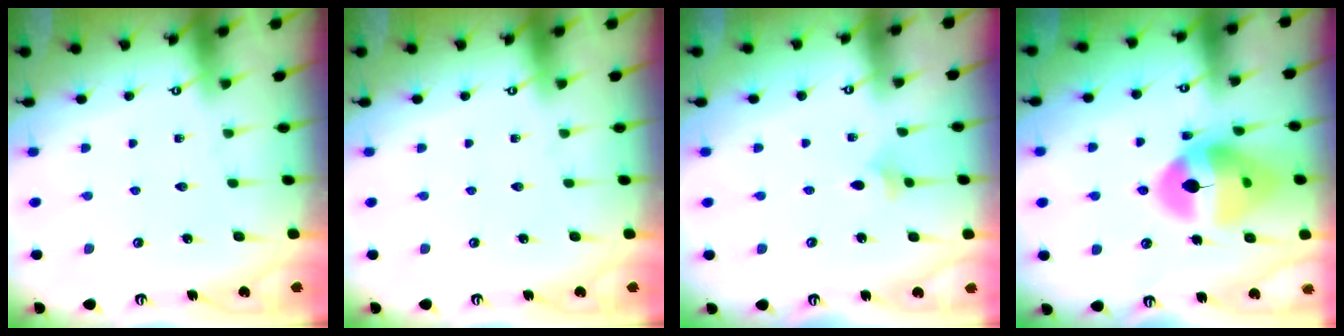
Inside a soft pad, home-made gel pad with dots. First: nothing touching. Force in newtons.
{"total": 0.0}
{"total": 2.3, "press": 2.2, "slide": 0.6}
{"total": 15.8, "press": 15.7, "slide": 1.7}